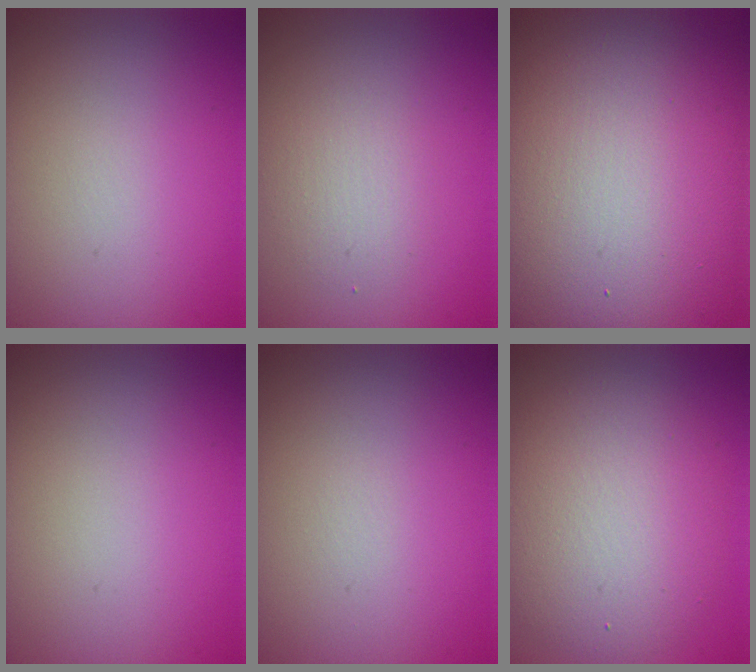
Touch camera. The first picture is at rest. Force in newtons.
{"total": 1.9, "press": 1.9, "slide": 0.0}
{"total": 21.4, "press": 21.4, "slide": 0.5}
{"total": 0.0}
{"total": 0.0}
{"total": 6.8, "press": 6.8, "slide": 0.6}